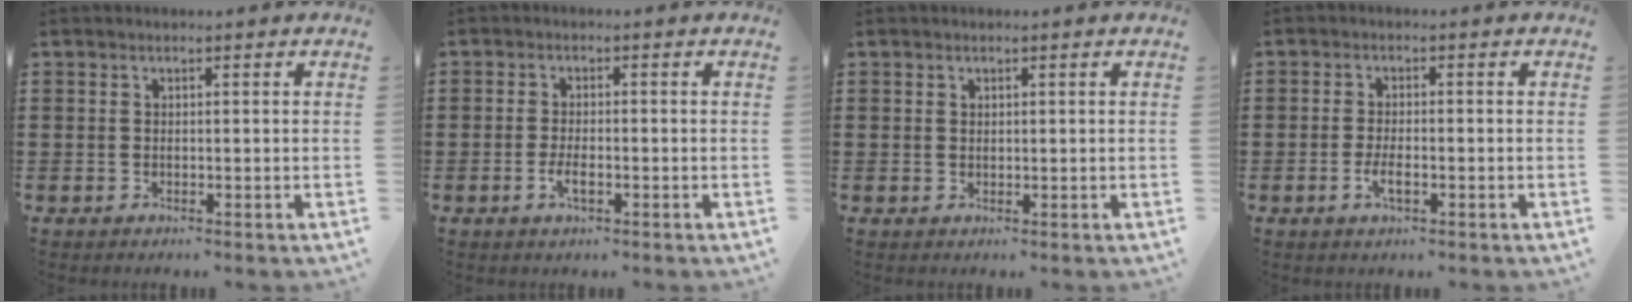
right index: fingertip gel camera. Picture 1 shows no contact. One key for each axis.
{"total": 2.6, "fx": -1.0, "fy": 0.7, "fz": 2.3, "tx": -0.047, "ty": -0.005, "tz": -0.020}
{"total": 0.6, "fx": 0.3, "fy": 0.4, "fz": 0.1, "tx": -0.004, "ty": 0.001, "tz": 0.008}
{"total": 2.9, "fx": -1.1, "fy": 0.8, "fz": 2.6, "tx": -0.052, "ty": -0.003, "tz": -0.021}